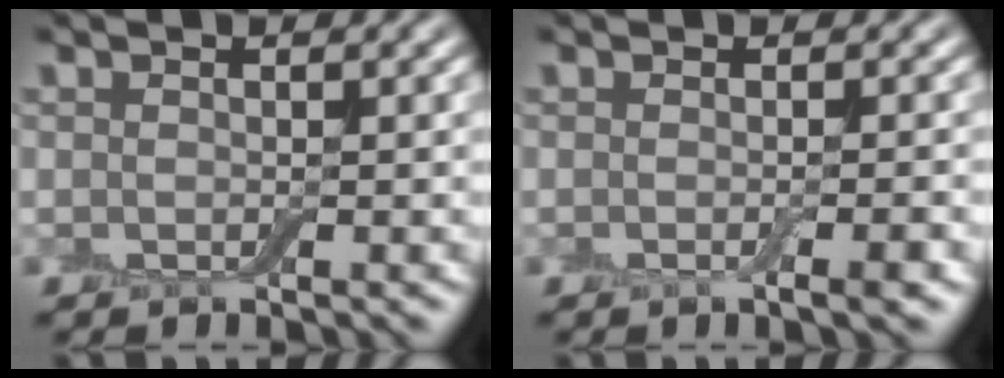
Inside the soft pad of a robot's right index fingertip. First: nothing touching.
{"total": 2.0, "force": [-0.6, 0.4, 1.9], "torque": [-0.022, -0.003, -0.010]}